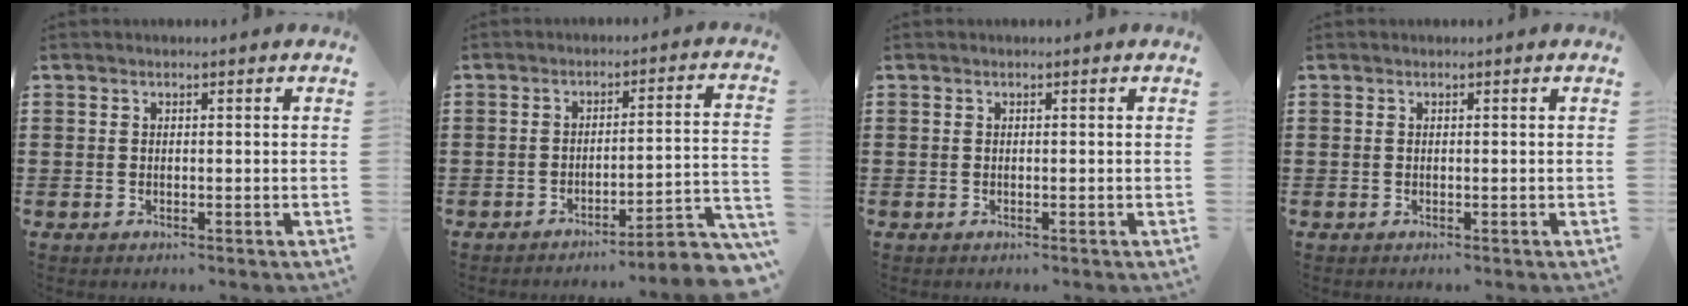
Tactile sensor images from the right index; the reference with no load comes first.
{"total": 4.4, "force": [-3.7, -0.3, 2.3], "torque": [-0.042, -0.022, -0.076]}
{"total": 0.0}
{"total": 0.0}